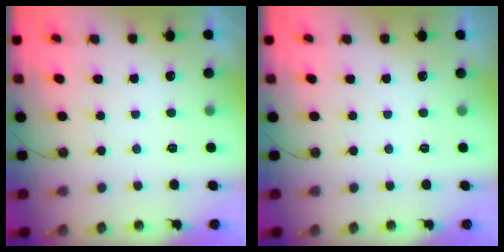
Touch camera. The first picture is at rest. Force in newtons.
{"total": 0.0}